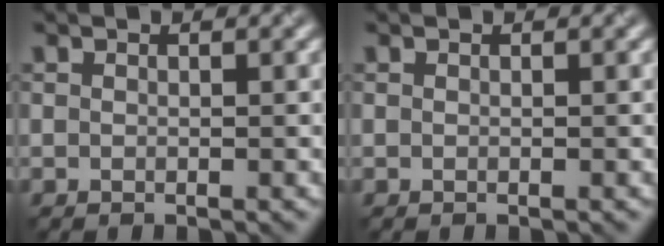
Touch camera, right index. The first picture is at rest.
{"total": 0.0}